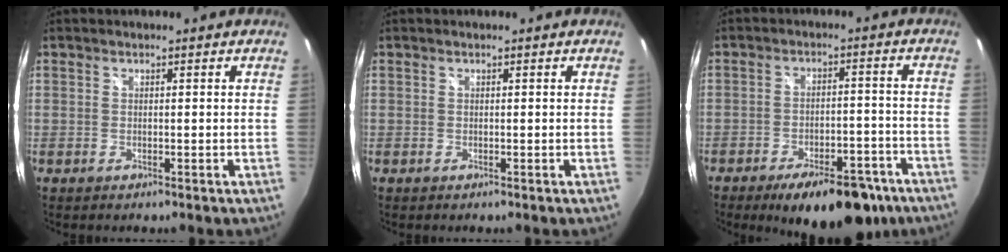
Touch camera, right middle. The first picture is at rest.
{"total": 0.0}
{"total": 15.3, "force": [-11.0, 5.9, 8.8], "torque": [-0.135, -0.008, -0.144]}